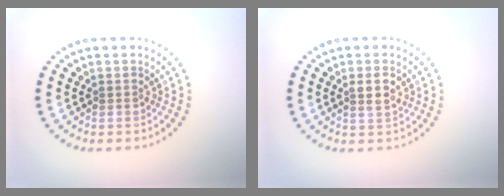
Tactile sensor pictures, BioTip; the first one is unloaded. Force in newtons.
{"total": 1.7, "press": 1.7, "slide": 0.3}